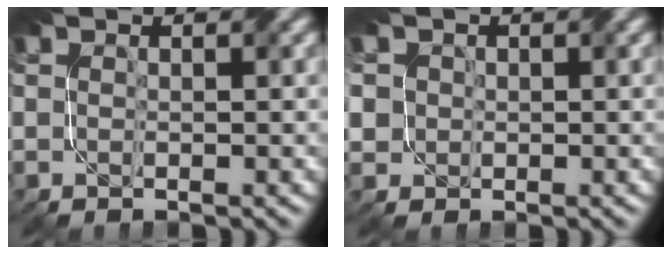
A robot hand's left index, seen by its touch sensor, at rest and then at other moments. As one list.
[{"total": 5.2, "force": [0.2, 4.7, 2.2], "torque": [-0.069, 0.018, -0.016]}]